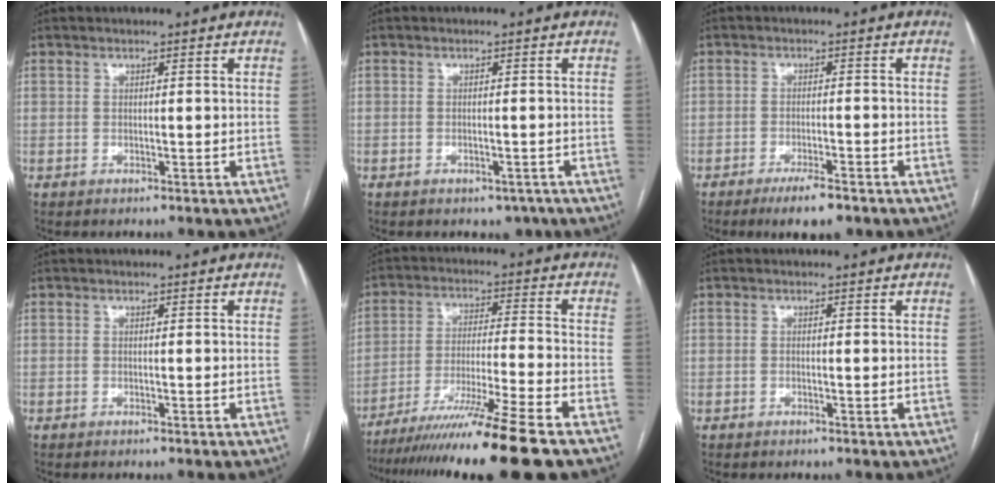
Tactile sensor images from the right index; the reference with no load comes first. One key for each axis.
{"total": 2.9, "fx": -2.1, "fy": 1.6, "fz": 1.1, "tx": -0.007, "ty": 0.003, "tz": -0.021}
{"total": 5.3, "fx": -3.8, "fy": 1.1, "fz": 3.6, "tx": -0.062, "ty": -0.006, "tz": -0.058}
{"total": 0.0}
{"total": 17.1, "fx": -13.3, "fy": -2.3, "fz": 10.5, "tx": -0.171, "ty": -0.044, "tz": -0.222}
{"total": 0.0}